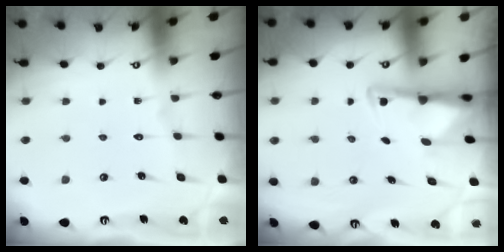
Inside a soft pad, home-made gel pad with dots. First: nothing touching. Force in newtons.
{"total": 3.0, "press": 2.9, "slide": 0.6}